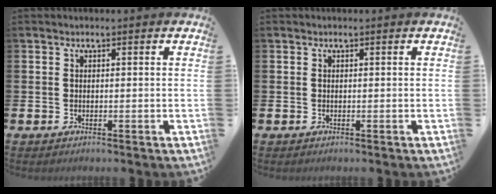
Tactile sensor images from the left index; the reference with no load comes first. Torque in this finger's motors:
{"motor_torque": [-0.01, 0.01, 0.00, 0.00]}